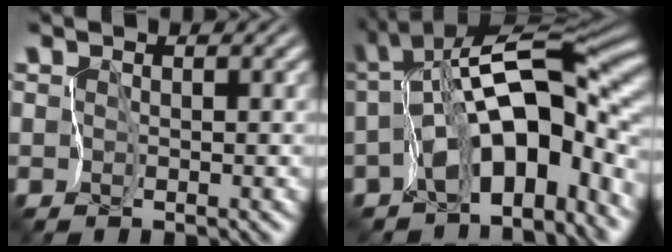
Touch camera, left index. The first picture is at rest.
{"total": 12.9, "force": [-4.1, 6.6, 10.3], "torque": [-0.149, 0.010, -0.074]}